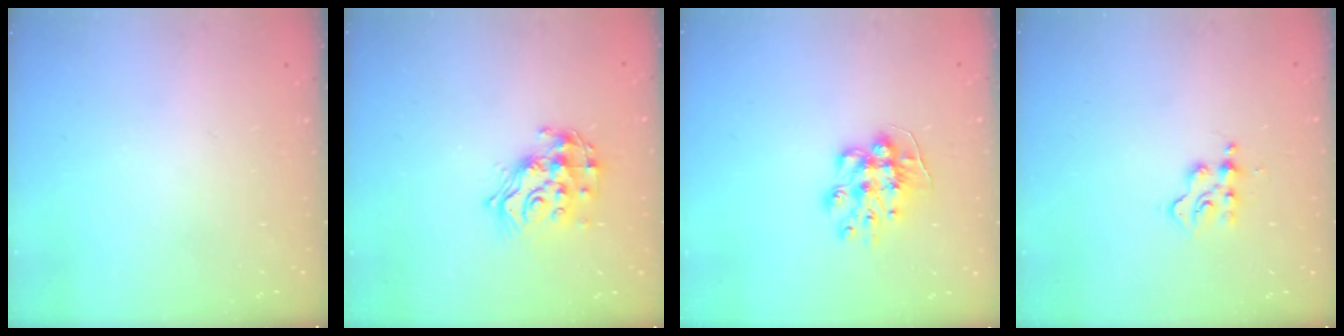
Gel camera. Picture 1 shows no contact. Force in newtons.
{"total": 13.9, "press": 13.9, "slide": 1.1}
{"total": 9.9, "press": 9.9, "slide": 0.4}
{"total": 3.8, "press": 3.8, "slide": 0.4}